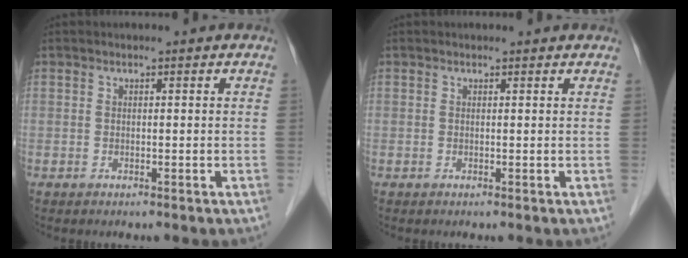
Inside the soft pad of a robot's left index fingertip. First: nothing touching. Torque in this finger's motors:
{"motor_torque": [0.22, -0.11, 0.00, 0.02]}